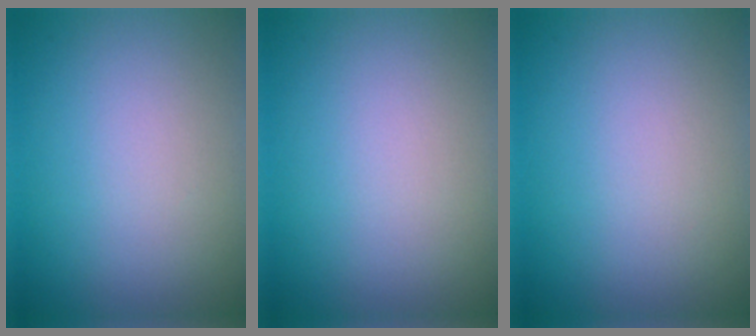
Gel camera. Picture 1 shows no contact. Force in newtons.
{"total": 0.0}
{"total": 0.0}